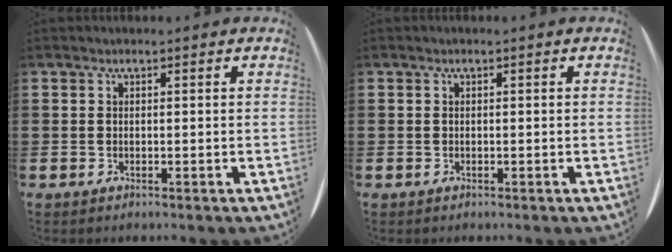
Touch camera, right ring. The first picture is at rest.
{"total": 0.0}